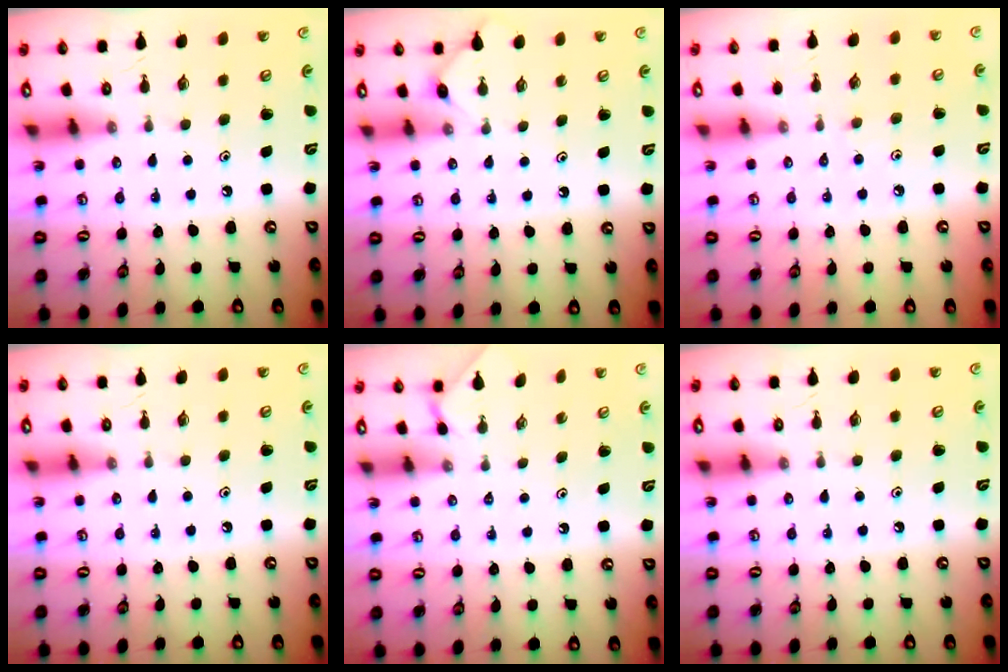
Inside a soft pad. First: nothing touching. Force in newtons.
{"total": 3.0, "press": 3.0, "slide": 0.4}
{"total": 6.1, "press": 6.0, "slide": 1.0}
{"total": 0.0}
{"total": 0.9, "press": 0.9, "slide": 0.3}
{"total": 0.0}